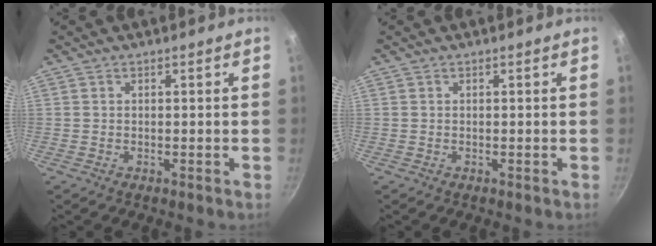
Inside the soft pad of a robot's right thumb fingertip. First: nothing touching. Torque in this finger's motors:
{"motor_torque": [0.00, 0.00, 0.00, 0.00, 0.00]}